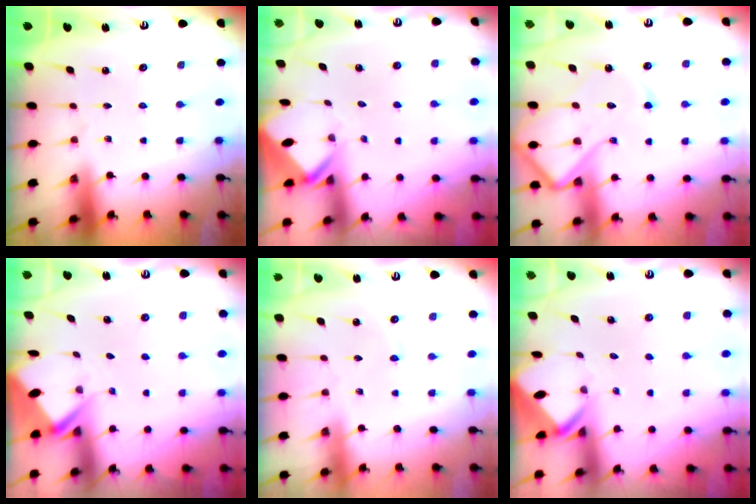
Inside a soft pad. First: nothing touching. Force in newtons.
{"total": 2.8, "press": 2.8, "slide": 0.1}
{"total": 13.8, "press": 13.7, "slide": 1.5}
{"total": 2.8, "press": 2.8, "slide": 0.4}
{"total": 1.7, "press": 1.7, "slide": 0.3}
{"total": 2.7, "press": 2.7, "slide": 0.2}